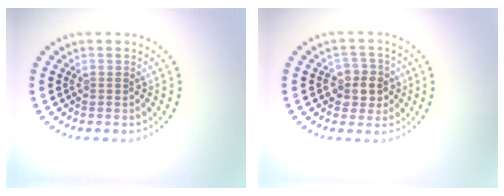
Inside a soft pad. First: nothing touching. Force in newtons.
{"total": 2.8, "press": 2.6, "slide": 1.2}